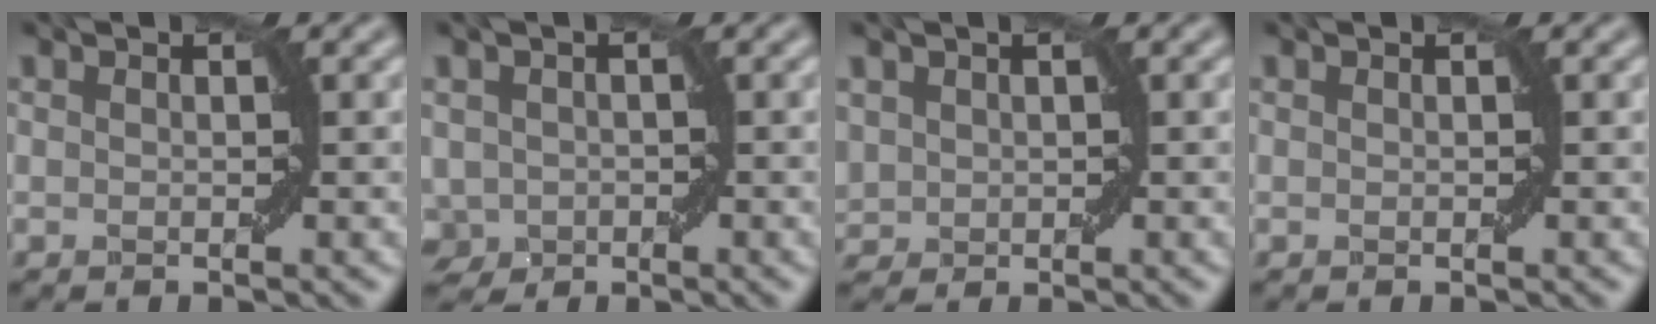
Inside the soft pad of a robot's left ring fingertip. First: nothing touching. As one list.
[{"total": 3.0, "force": [-0.9, 2.4, 1.4], "torque": [-0.028, -0.007, -0.019]}, {"total": 2.2, "force": [0.5, 1.9, 0.8], "torque": [-0.025, 0.001, 0.014]}, {"total": 0.0}]